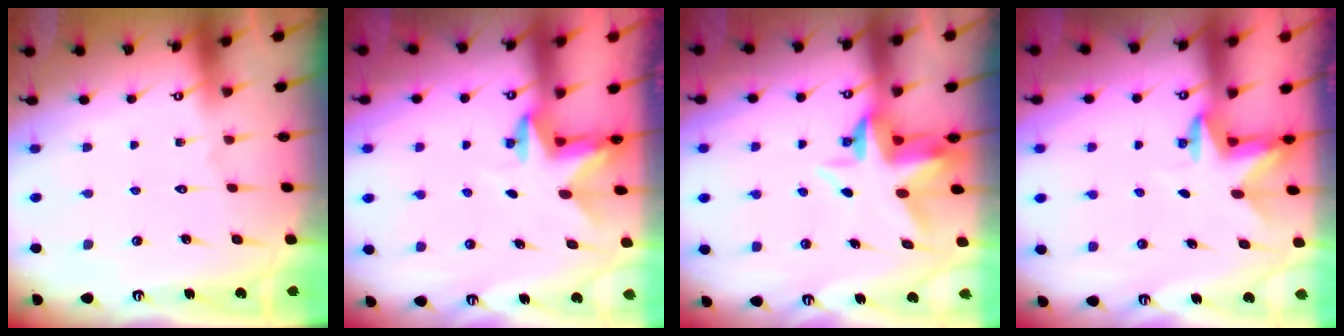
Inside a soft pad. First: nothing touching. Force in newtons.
{"total": 2.4, "press": 2.4, "slide": 0.4}
{"total": 5.1, "press": 4.9, "slide": 1.4}
{"total": 2.9, "press": 2.8, "slide": 0.7}